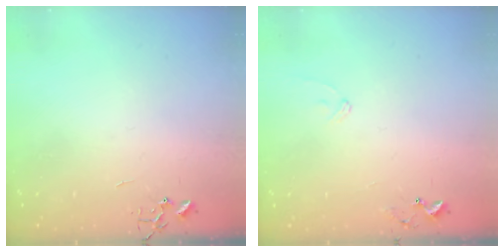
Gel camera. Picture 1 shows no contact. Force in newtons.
{"total": 7.8, "press": 7.7, "slide": 0.5}